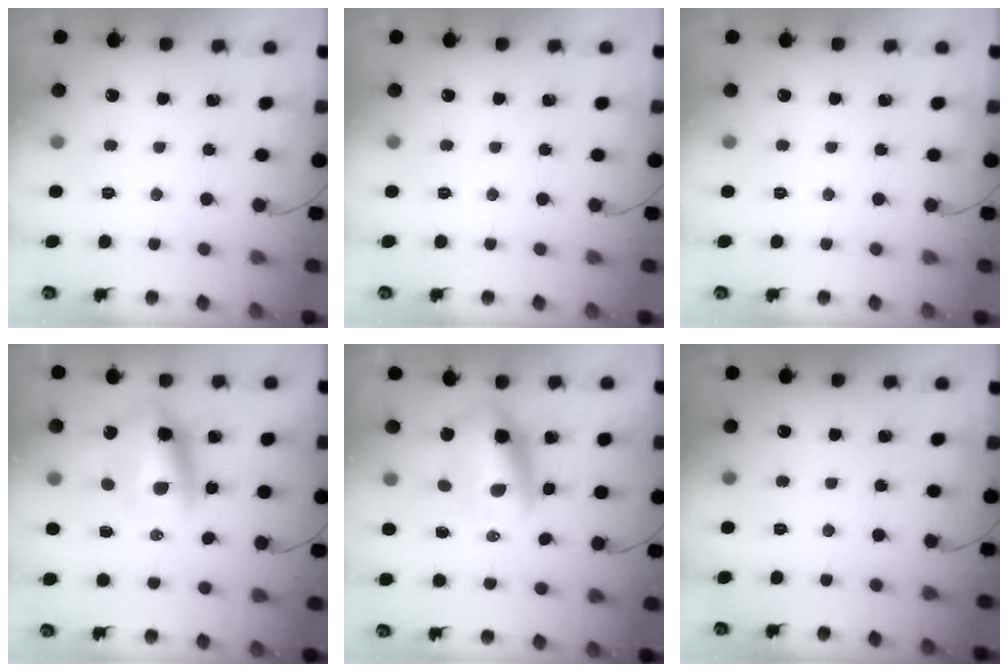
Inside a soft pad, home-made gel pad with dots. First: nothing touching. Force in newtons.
{"total": 0.0}
{"total": 0.0}
{"total": 10.3, "press": 9.9, "slide": 2.9}
{"total": 8.4, "press": 8.2, "slide": 1.8}
{"total": 0.0}